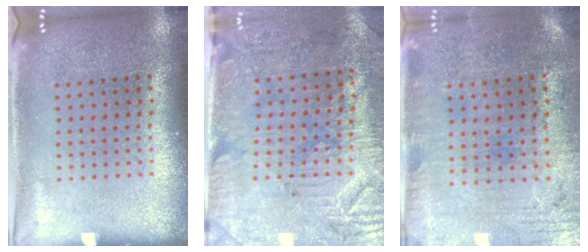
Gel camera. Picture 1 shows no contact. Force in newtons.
{"total": 3.1, "press": 2.7, "slide": 1.4}
{"total": 0.6, "press": 0.4, "slide": 0.5}